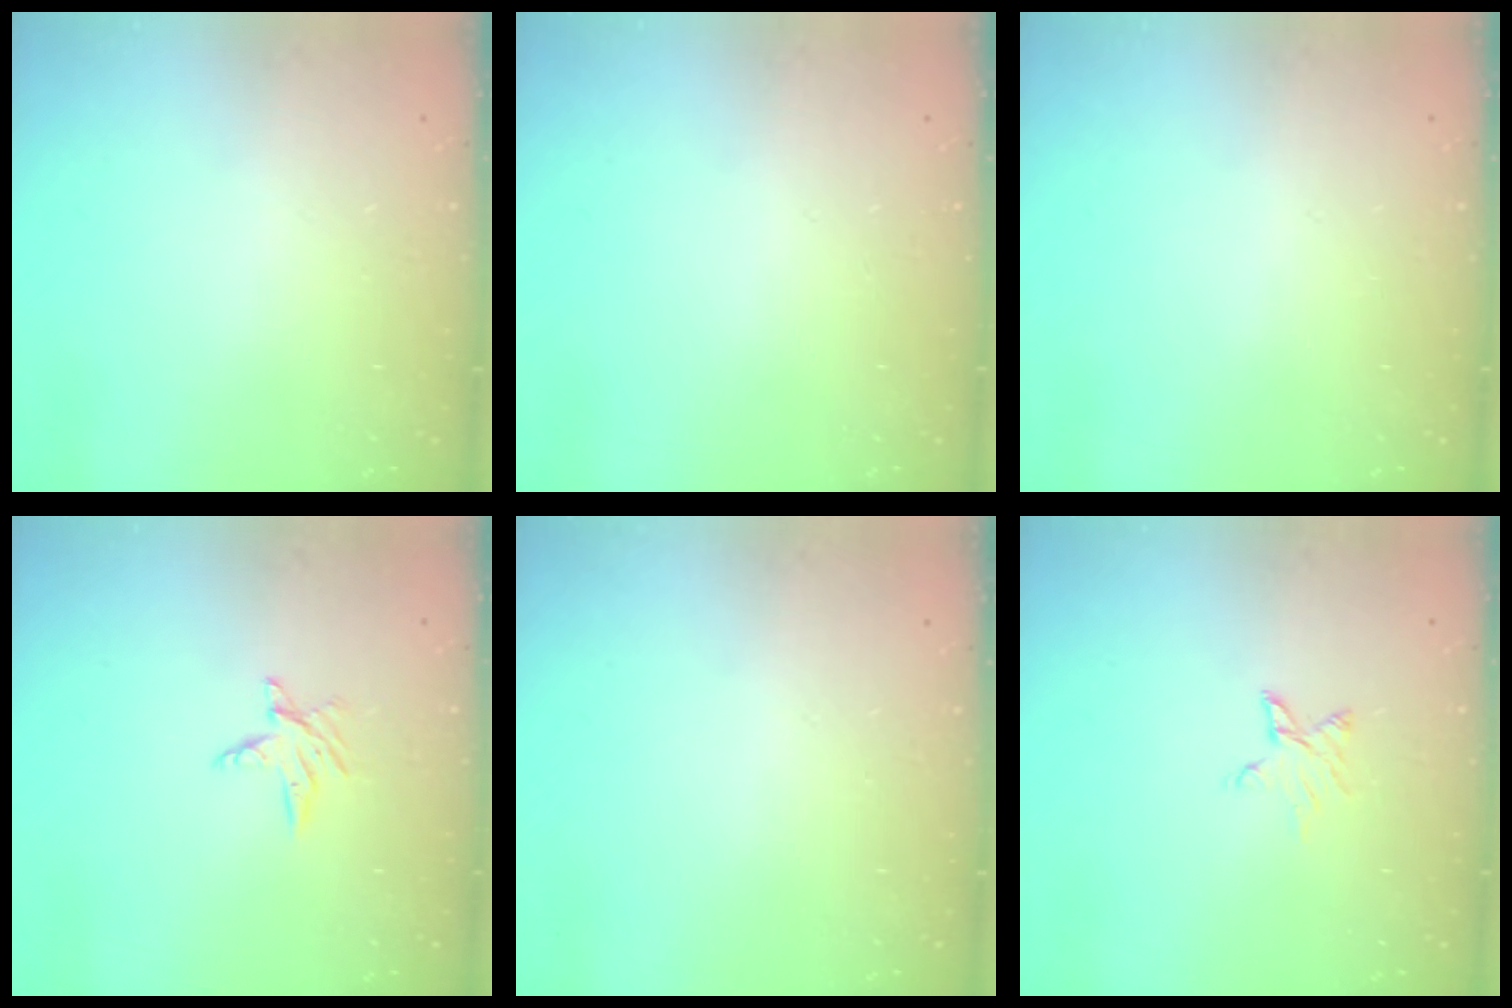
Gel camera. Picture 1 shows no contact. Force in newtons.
{"total": 0.0}
{"total": 0.0}
{"total": 4.9, "press": 4.8, "slide": 0.6}
{"total": 0.0}
{"total": 3.8, "press": 3.8, "slide": 0.4}